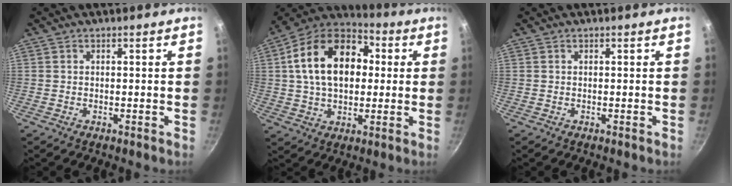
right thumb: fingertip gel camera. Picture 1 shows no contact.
{"total": 19.3, "force": [2.9, 12.8, 14.2], "torque": [-0.220, 0.022, 0.043]}
{"total": 0.0}